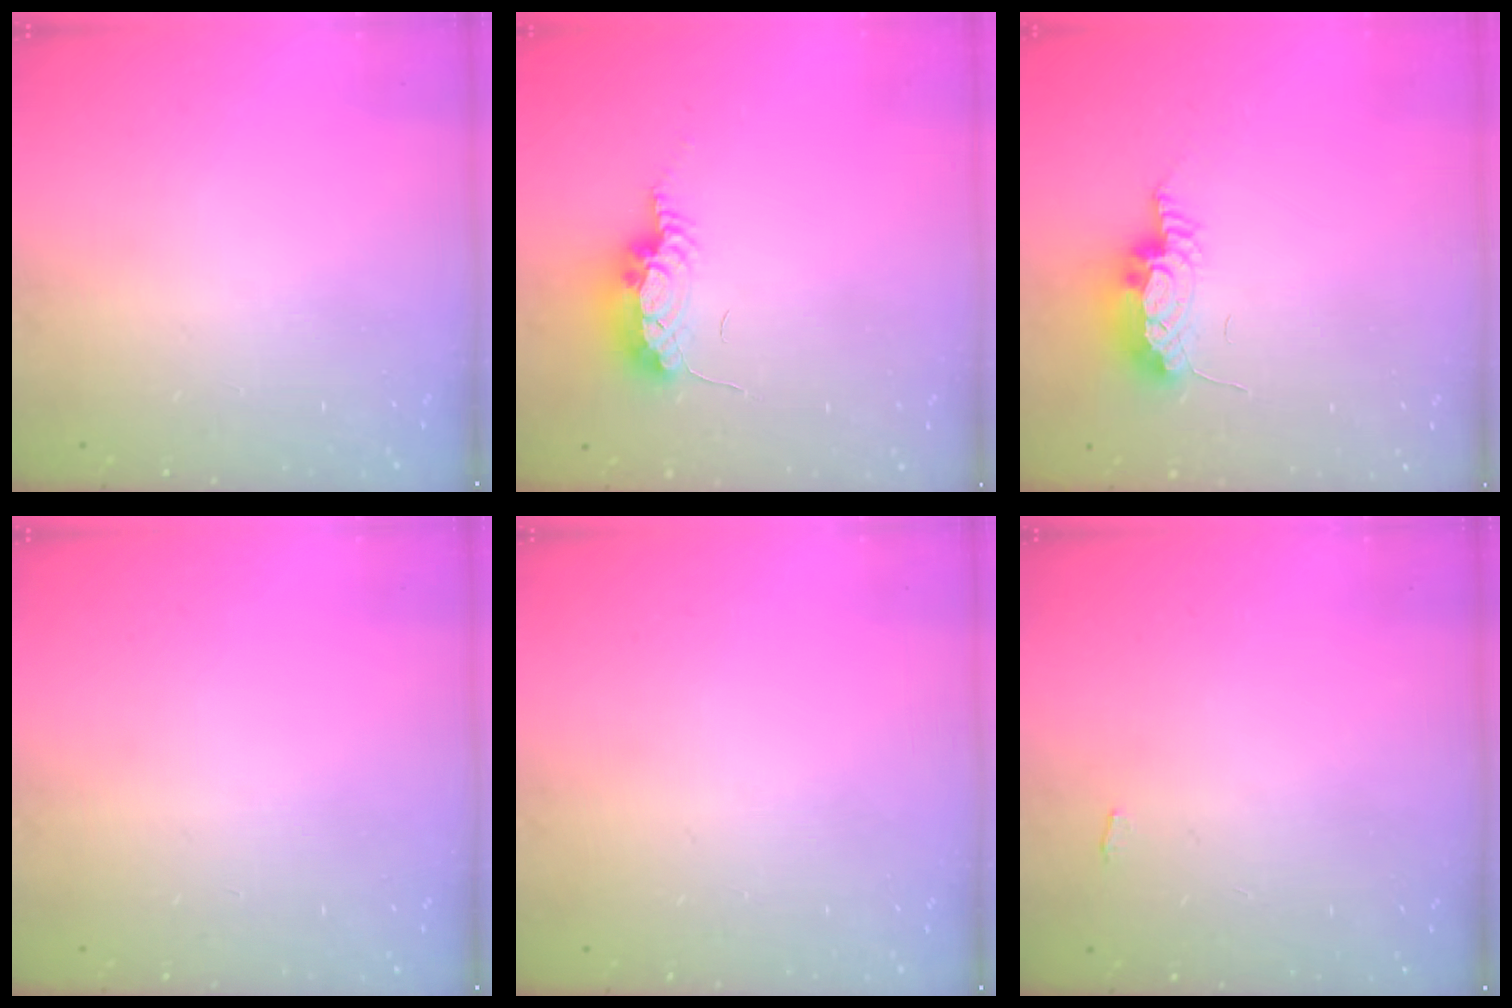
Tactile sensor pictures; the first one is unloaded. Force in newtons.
{"total": 7.7, "press": 7.4, "slide": 1.9}
{"total": 11.9, "press": 9.5, "slide": 7.3}
{"total": 0.0}
{"total": 0.0}
{"total": 2.8, "press": 2.8, "slide": 0.3}